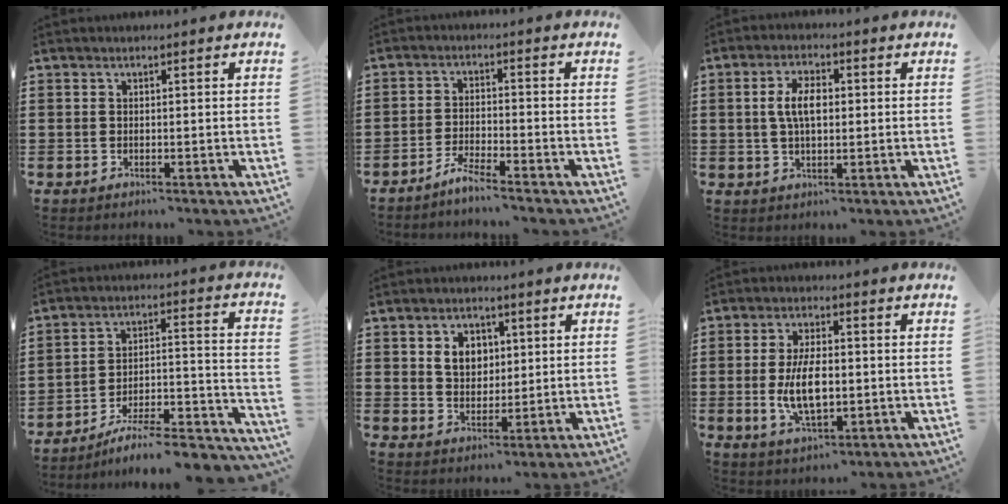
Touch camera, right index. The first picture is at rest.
{"total": 3.3, "force": [-3.1, -0.4, 1.0], "torque": [-0.026, 0.000, -0.063]}
{"total": 5.4, "force": [0.5, 2.6, 4.8], "torque": [-0.104, 0.008, 0.004]}
{"total": 6.6, "force": [-5.7, 0.6, 3.3], "torque": [-0.049, -0.007, -0.112]}
{"total": 5.0, "force": [1.4, 3.9, 2.7], "torque": [-0.060, 0.011, 0.021]}
{"total": 8.1, "force": [-0.7, 3.6, 7.2], "torque": [-0.145, -0.007, -0.019]}